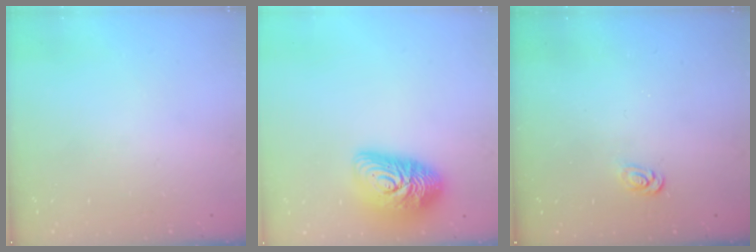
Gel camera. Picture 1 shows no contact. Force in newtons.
{"total": 14.4, "press": 14.4, "slide": 1.0}
{"total": 2.5, "press": 2.5, "slide": 0.3}